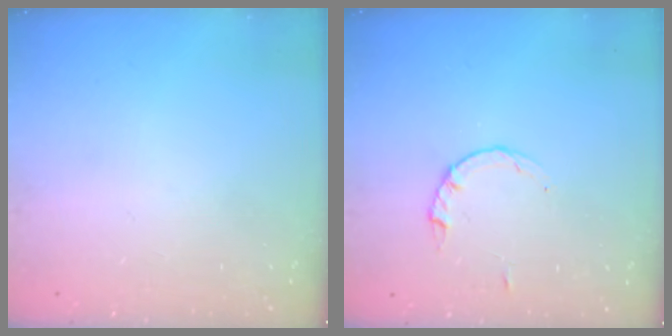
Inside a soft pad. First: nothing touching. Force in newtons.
{"total": 2.2, "press": 2.1, "slide": 0.3}